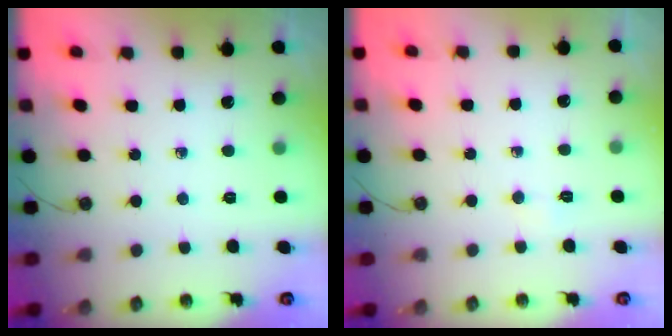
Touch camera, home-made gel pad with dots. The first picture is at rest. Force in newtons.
{"total": 2.8, "press": 2.7, "slide": 0.4}